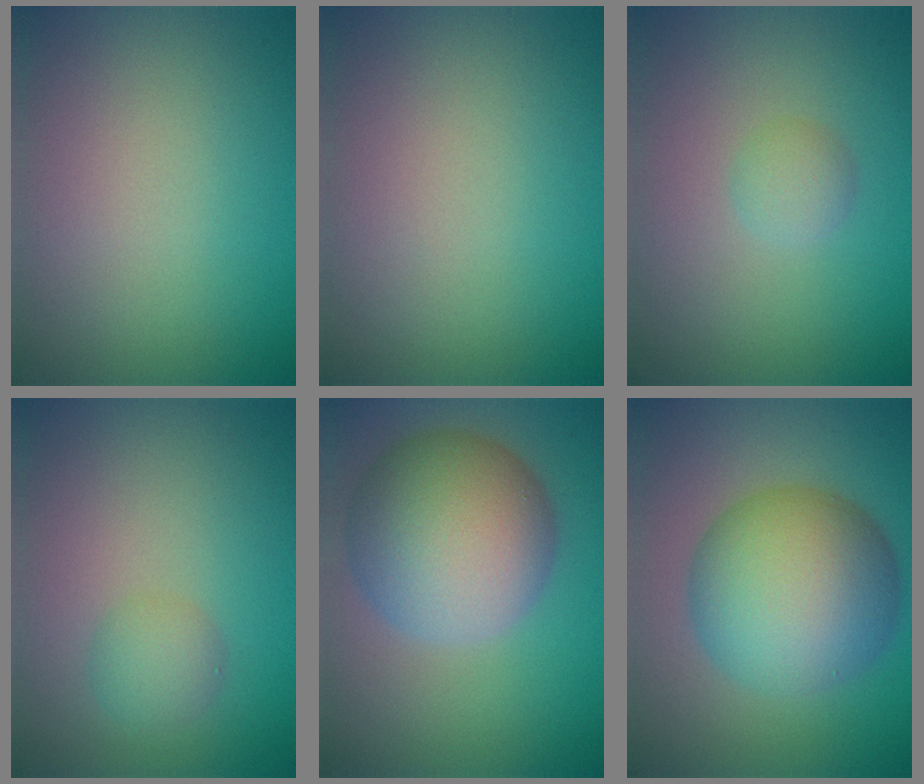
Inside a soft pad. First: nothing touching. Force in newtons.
{"total": 0.0}
{"total": 1.4, "press": 1.4, "slide": 0.0}
{"total": 2.0, "press": 2.0, "slide": 0.0}
{"total": 10.0, "press": 10.0, "slide": 0.2}
{"total": 10.5, "press": 10.5, "slide": 0.2}